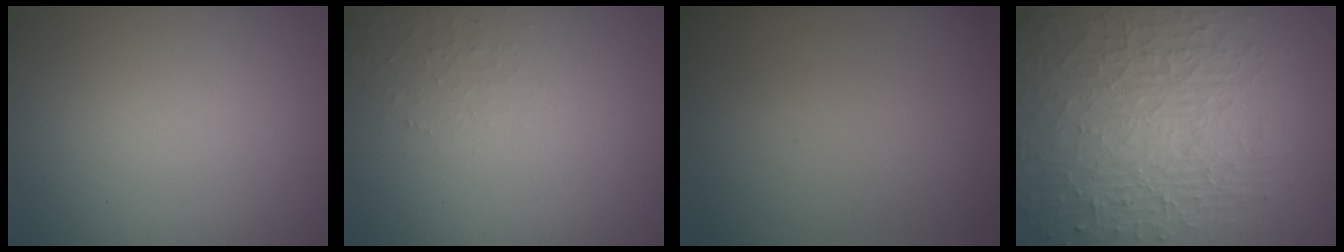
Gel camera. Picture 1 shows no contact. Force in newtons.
{"total": 1.3, "press": 1.3, "slide": 0.2}
{"total": 0.0}
{"total": 10.0, "press": 6.5, "slide": 7.6}